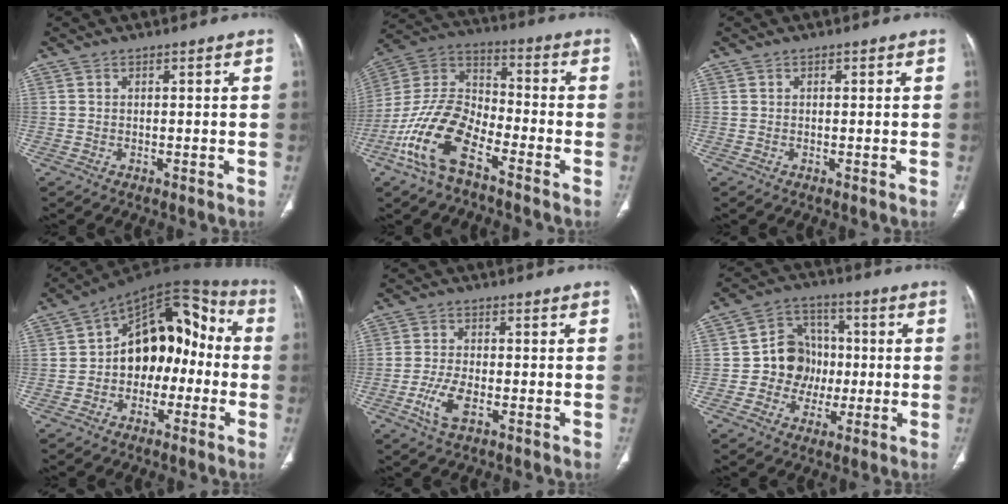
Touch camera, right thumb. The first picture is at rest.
{"total": 15.4, "force": [-8.3, 7.0, 10.9], "torque": [-0.219, 0.055, -0.170]}
{"total": 0.0}
{"total": 16.0, "force": [-1.8, 10.7, 11.8], "torque": [-0.122, 0.055, -0.041]}
{"total": 5.6, "force": [-2.2, 2.5, 4.6], "torque": [-0.102, 0.006, -0.041]}
{"total": 10.5, "force": [-0.9, 9.4, 4.5], "torque": [-0.020, 0.026, -0.022]}